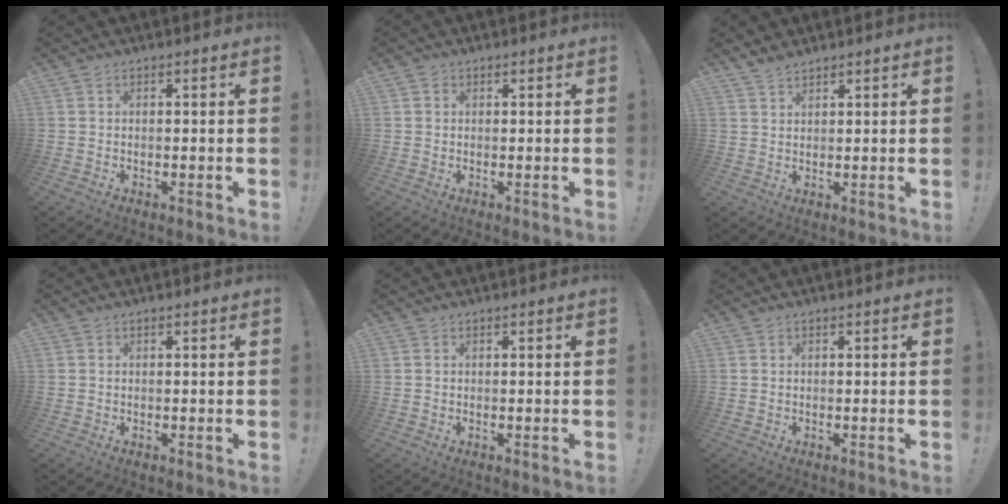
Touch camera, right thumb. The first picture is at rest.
{"total": 1.0, "force": [0.5, 0.9, 0.0], "torque": [0.008, -0.001, 0.008]}
{"total": 2.9, "force": [2.6, 1.1, 0.6], "torque": [-0.003, -0.020, 0.049]}
{"total": 0.0}
{"total": 0.0}
{"total": 0.0}